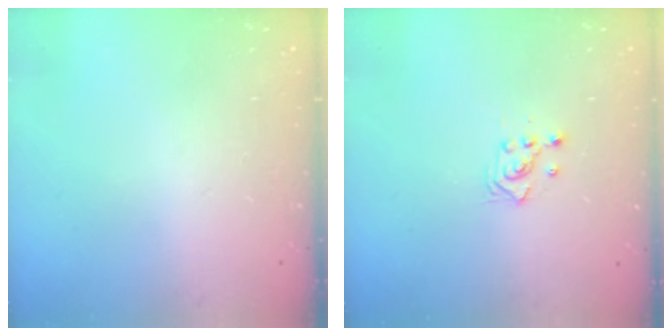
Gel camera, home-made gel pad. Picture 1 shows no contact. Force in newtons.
{"total": 2.3, "press": 2.3, "slide": 0.3}